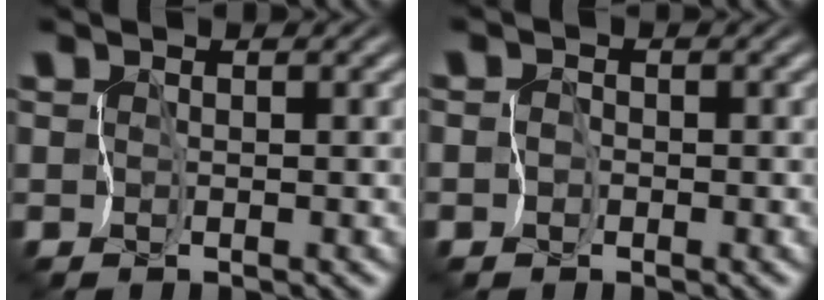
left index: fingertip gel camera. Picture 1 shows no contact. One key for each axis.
{"total": 1.5, "fx": -0.8, "fy": 1.2, "fz": 0.1, "tx": 0.019, "ty": 0.004, "tz": -0.022}